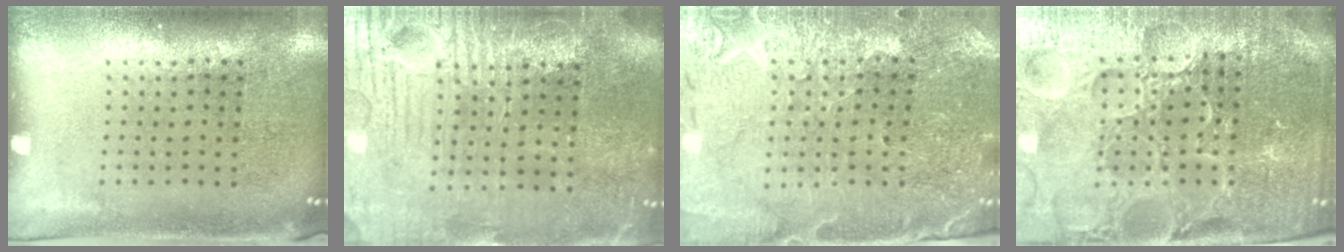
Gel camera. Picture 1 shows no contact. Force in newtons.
{"total": 3.9, "press": 3.8, "slide": 1.2}
{"total": 1.3, "press": 1.2, "slide": 0.2}
{"total": 5.6, "press": 5.1, "slide": 2.3}